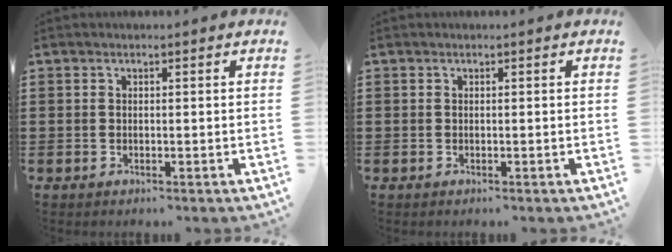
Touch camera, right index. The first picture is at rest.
{"total": 0.0}